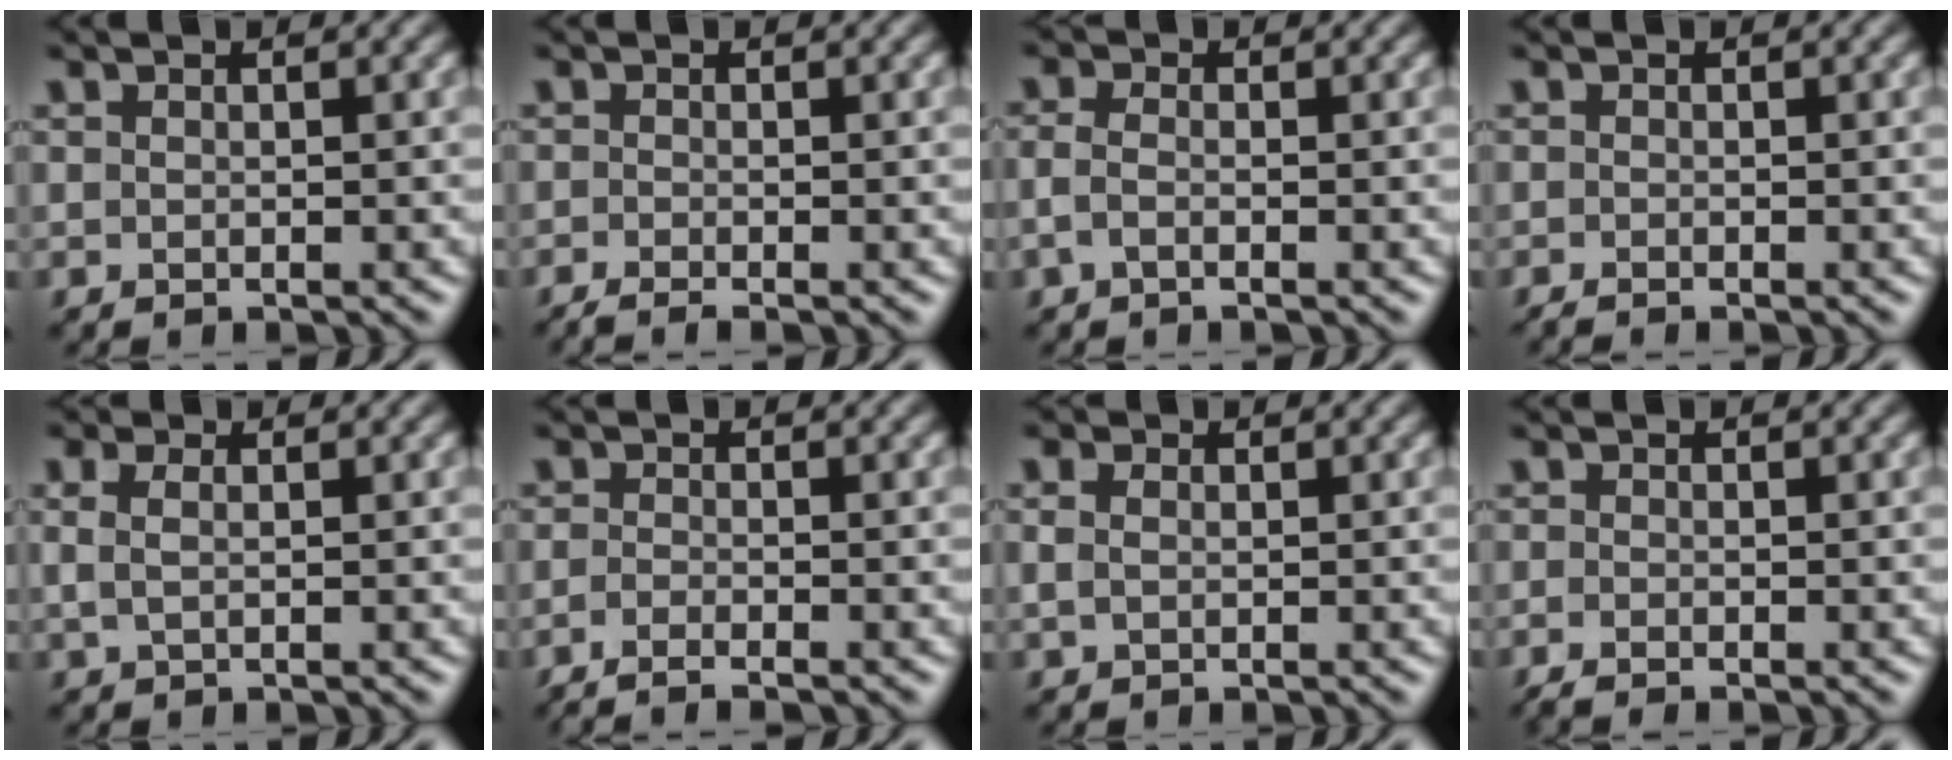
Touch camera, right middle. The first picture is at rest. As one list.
[{"total": 2.1, "force": [-1.4, 0.3, 1.5], "torque": [-0.025, -0.008, -0.035]}, {"total": 1.6, "force": [-0.6, 0.8, 1.3], "torque": [-0.032, -0.001, -0.019]}, {"total": 1.0, "force": [-0.8, 0.1, 0.6], "torque": [-0.008, -0.007, -0.017]}, {"total": 2.4, "force": [0.9, 1.5, 1.7], "torque": [-0.039, 0.000, 0.005]}, {"total": 2.4, "force": [-1.4, 0.7, 1.8], "torque": [-0.035, -0.011, -0.031]}, {"total": 1.6, "force": [0.4, 1.2, 1.0], "torque": [-0.026, 0.005, 0.006]}, {"total": 1.3, "force": [-0.9, 0.2, 0.9], "torque": [-0.018, -0.008, -0.021]}]